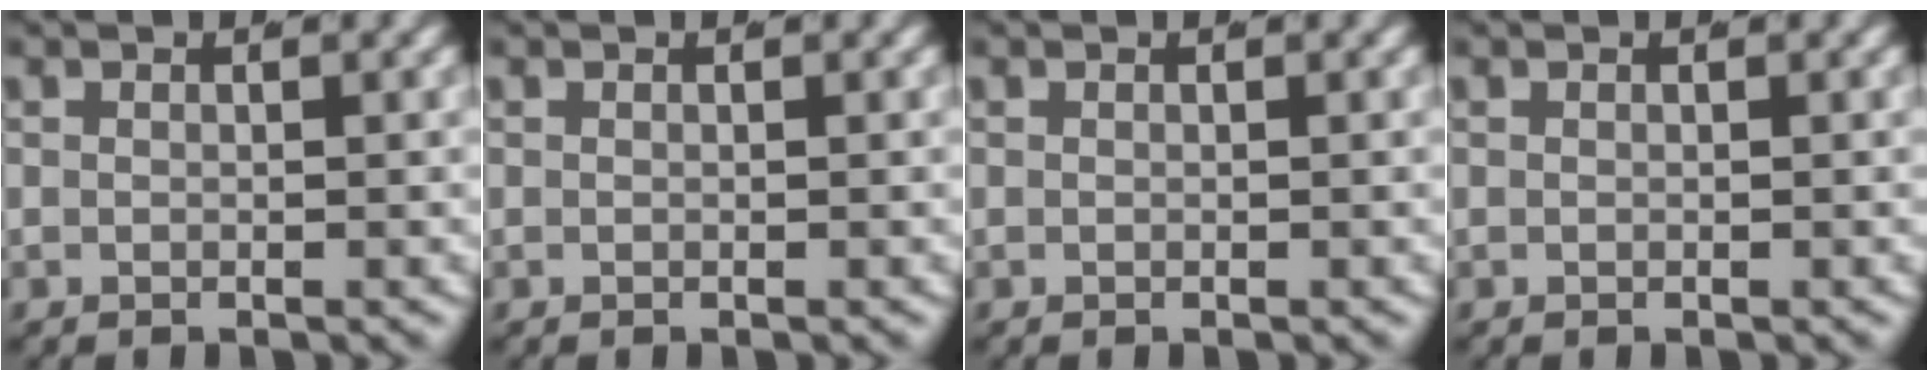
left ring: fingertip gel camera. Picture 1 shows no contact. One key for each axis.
{"total": 0.0}
{"total": 0.0}
{"total": 0.0}